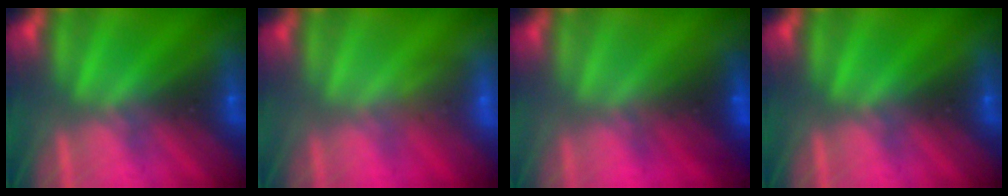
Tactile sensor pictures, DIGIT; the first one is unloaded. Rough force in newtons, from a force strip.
{"total": 2.9}
{"total": 2.9}
{"total": 0.0}